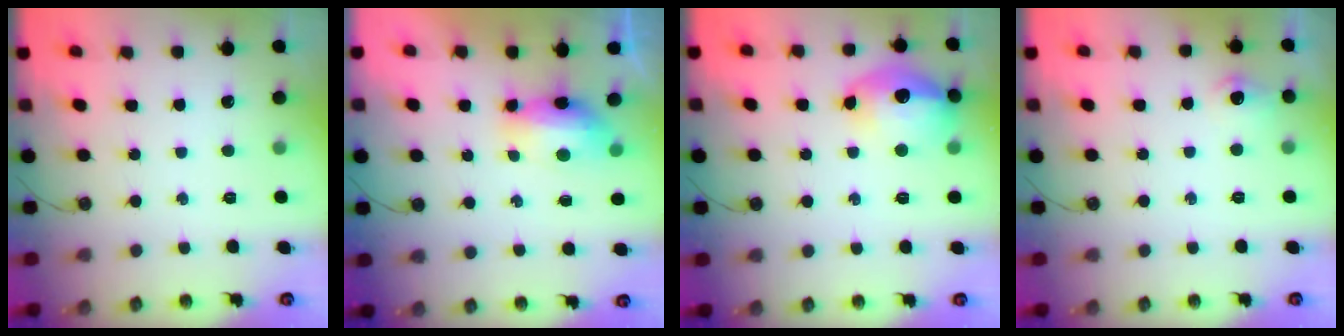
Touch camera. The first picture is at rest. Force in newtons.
{"total": 7.6, "press": 7.4, "slide": 1.3}
{"total": 15.4, "press": 15.4, "slide": 1.3}
{"total": 6.9, "press": 6.9, "slide": 0.4}